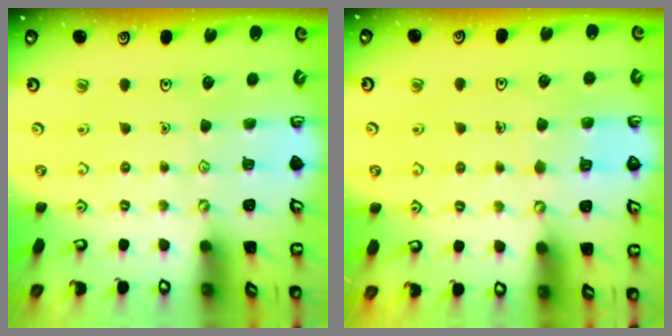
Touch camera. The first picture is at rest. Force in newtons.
{"total": 5.1, "press": 5.1, "slide": 0.3}